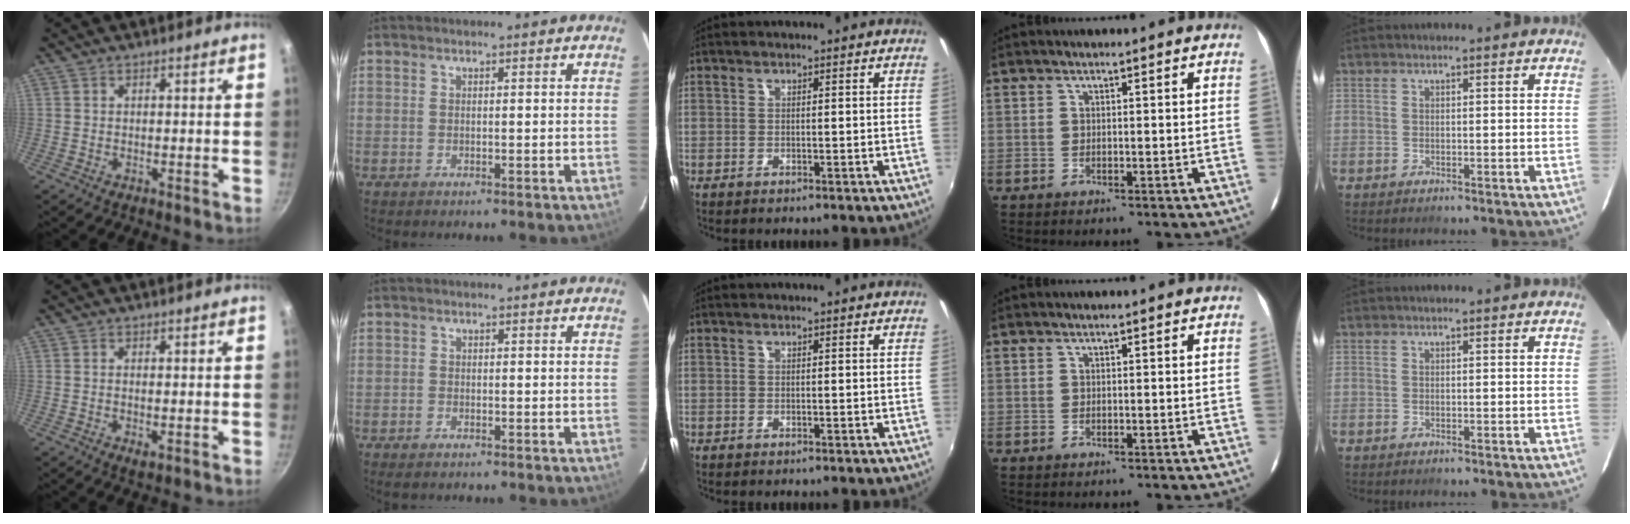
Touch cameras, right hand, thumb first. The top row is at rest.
{"thumb": {"total": 1.8, "force": [-0.3, 0.7, 1.7], "torque": [-0.031, -0.005, -0.005]}, "index": {"total": 1.4, "force": [-1.0, 0.7, 0.6], "torque": [-0.015, -0.002, -0.020]}}